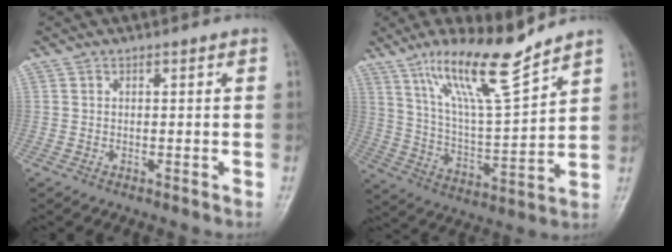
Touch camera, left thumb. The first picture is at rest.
{"total": 14.7, "force": [10.9, 2.0, 9.8], "torque": [-0.167, -0.067, 0.207]}